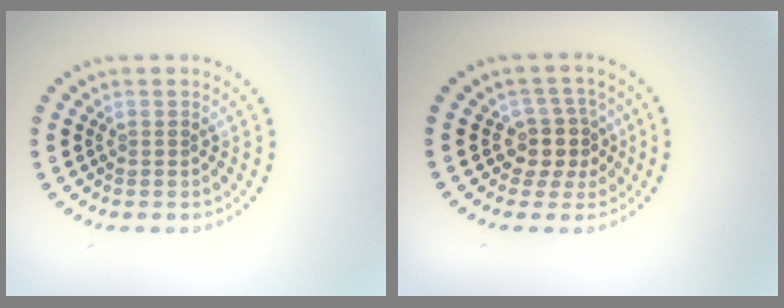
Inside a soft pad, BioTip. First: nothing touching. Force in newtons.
{"total": 2.9, "press": 2.3, "slide": 1.7}